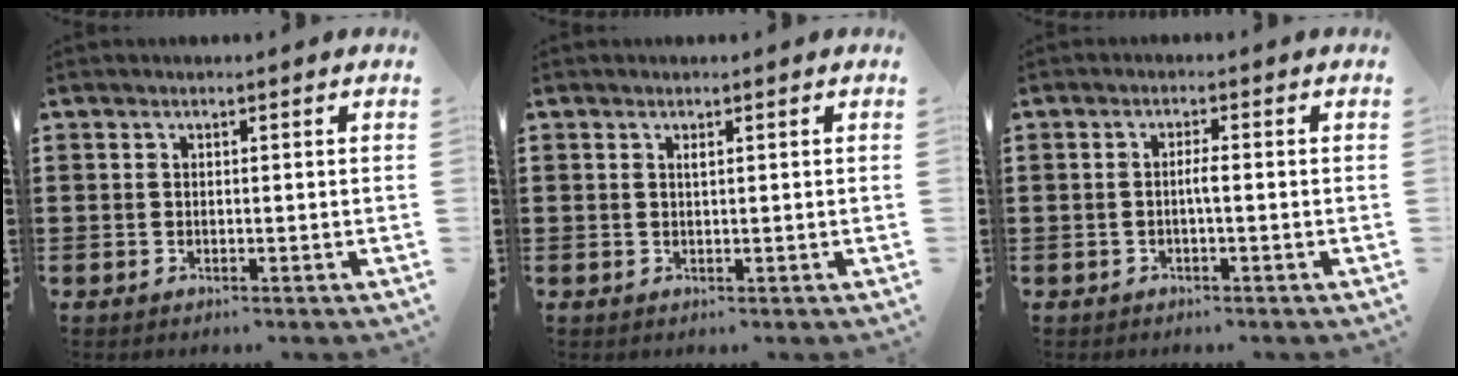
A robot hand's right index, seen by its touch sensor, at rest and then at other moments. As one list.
[{"total": 0.6, "force": [0.2, 0.0, 0.5], "torque": [-0.010, -0.002, 0.005]}, {"total": 1.6, "force": [-0.4, 0.0, 1.6], "torque": [-0.029, -0.001, -0.008]}]